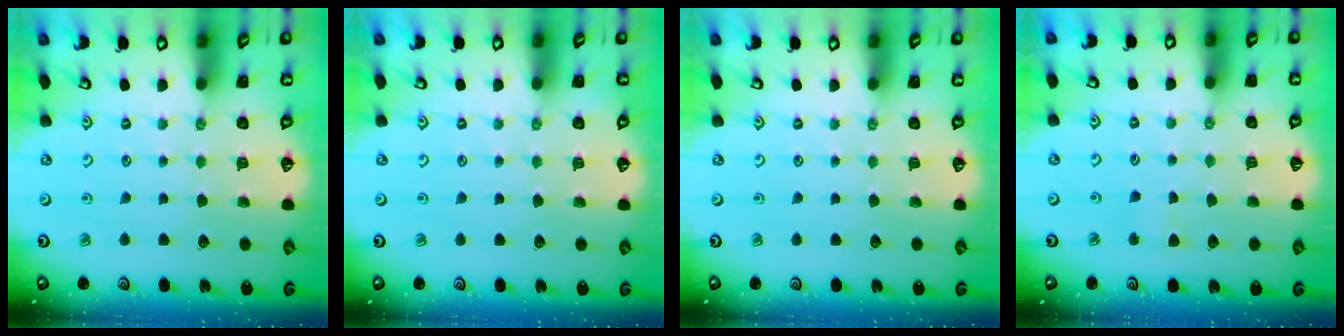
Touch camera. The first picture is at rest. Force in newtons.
{"total": 0.0}
{"total": 0.0}
{"total": 2.7, "press": 2.6, "slide": 0.4}